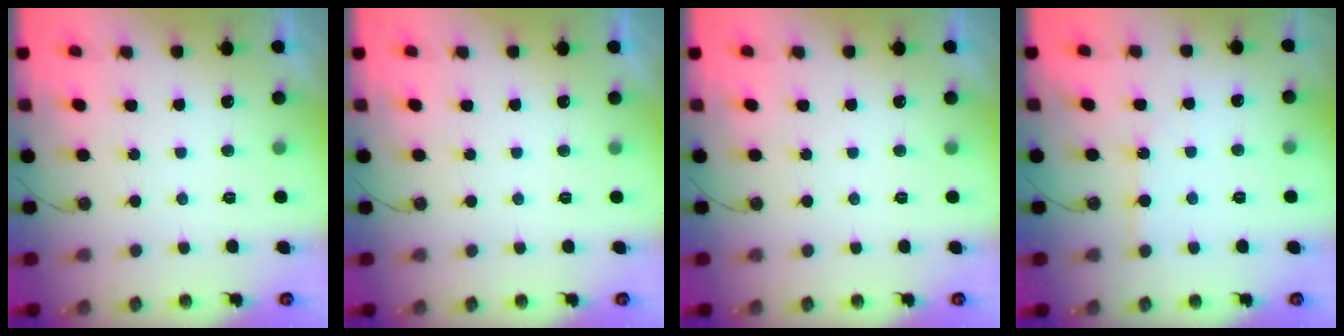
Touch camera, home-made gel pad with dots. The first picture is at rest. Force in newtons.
{"total": 0.0}
{"total": 0.0}
{"total": 5.5, "press": 5.5, "slide": 0.6}